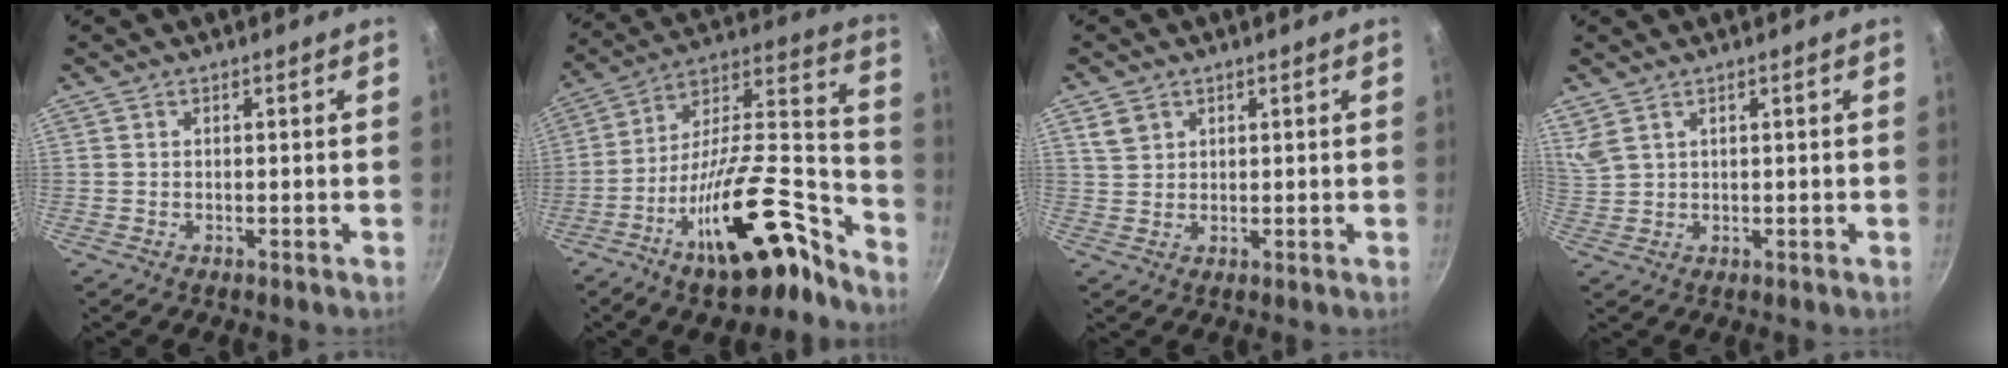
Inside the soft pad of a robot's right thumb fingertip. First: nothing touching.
{"total": 23.5, "force": [-14.9, 8.2, 16.3], "torque": [-0.200, 0.112, -0.254]}
{"total": 3.4, "force": [1.7, 2.7, 1.3], "torque": [-0.011, 0.001, 0.036]}
{"total": 4.1, "force": [3.0, 1.9, 2.0], "torque": [-0.038, -0.008, 0.068]}